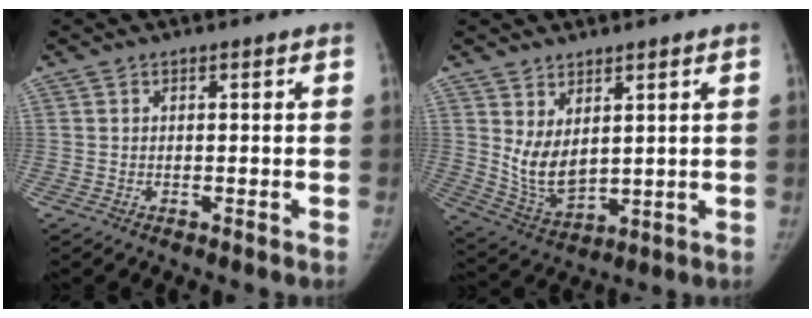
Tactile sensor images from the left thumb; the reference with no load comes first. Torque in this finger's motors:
{"motor_torque": [1.15, 1.28, 0.66, -0.99, 0.08]}